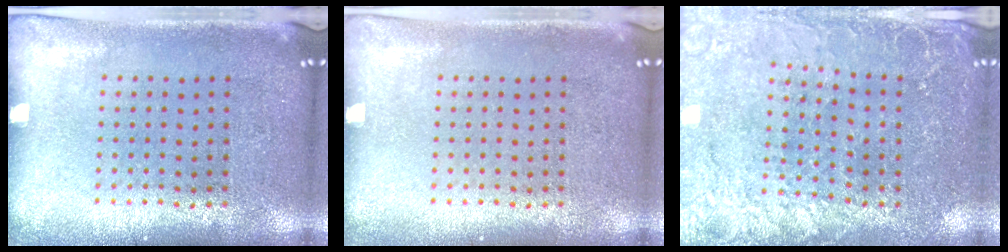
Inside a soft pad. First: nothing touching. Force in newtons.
{"total": 0.0}
{"total": 2.7, "press": 2.7, "slide": 0.5}